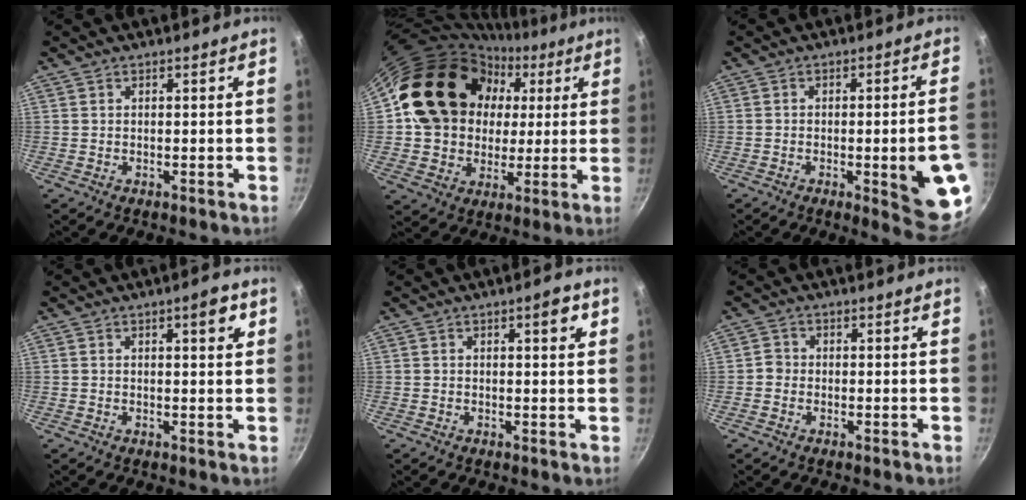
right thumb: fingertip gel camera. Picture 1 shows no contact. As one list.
[{"total": 22.0, "force": [4.0, 18.5, 11.2], "torque": [-0.167, 0.035, 0.076]}, {"total": 12.7, "force": [-3.0, 2.7, 12.0], "torque": [-0.127, 0.012, -0.032]}, {"total": 4.2, "force": [1.7, 1.3, 3.7], "torque": [-0.035, 0.001, 0.019]}, {"total": 3.6, "force": [1.4, 1.2, 3.1], "torque": [-0.029, 0.003, 0.015]}, {"total": 1.7, "force": [-0.6, 1.5, 0.5], "torque": [-0.001, 0.009, -0.016]}]